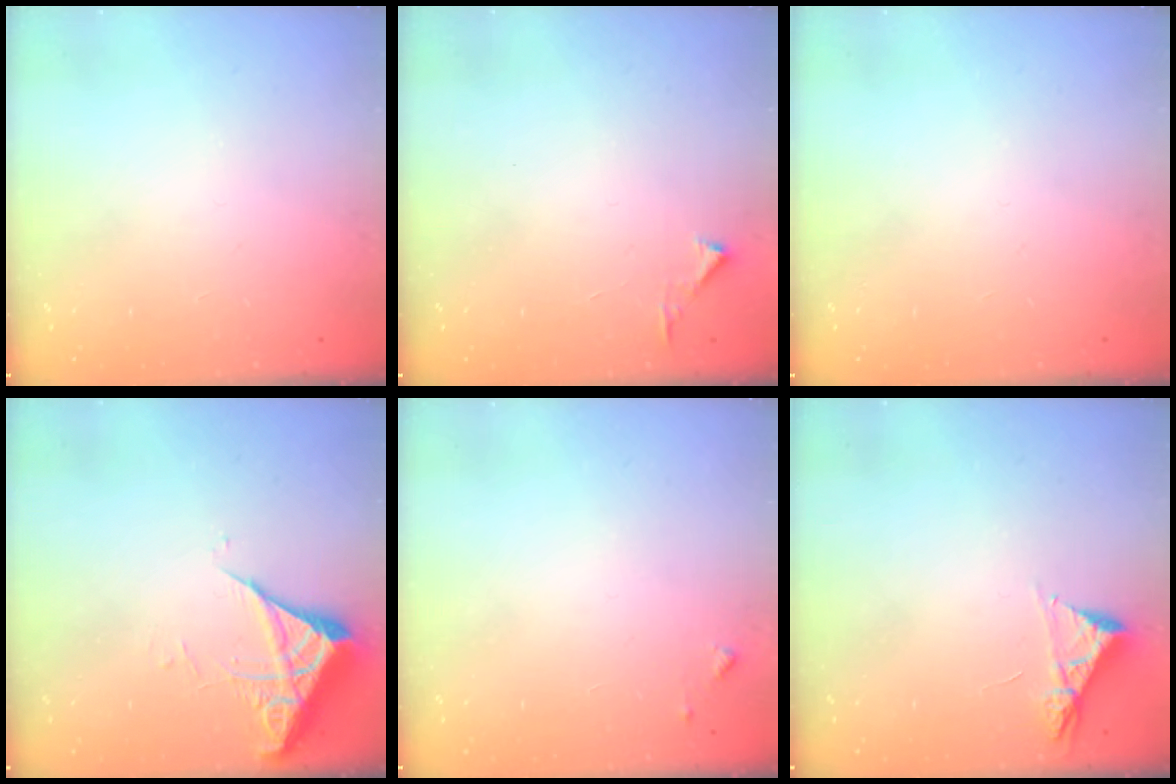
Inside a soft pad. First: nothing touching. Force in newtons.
{"total": 2.8, "press": 2.8, "slide": 0.3}
{"total": 0.0}
{"total": 5.4, "press": 5.3, "slide": 0.6}
{"total": 5.1, "press": 5.1, "slide": 0.4}
{"total": 4.5, "press": 4.4, "slide": 0.5}